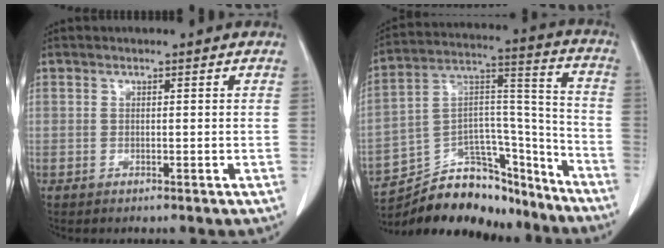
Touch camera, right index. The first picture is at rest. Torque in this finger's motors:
{"motor_torque": [0.18, -0.42, 0.51, 0.10]}